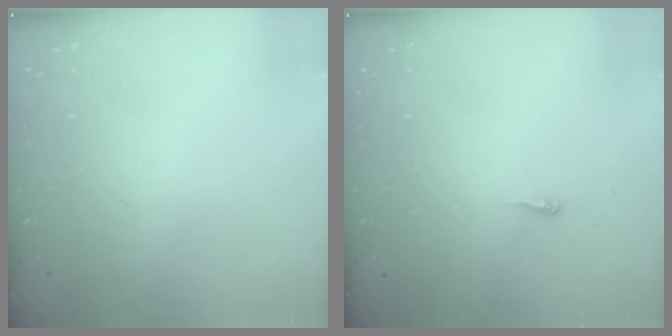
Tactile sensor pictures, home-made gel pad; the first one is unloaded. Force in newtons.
{"total": 4.1, "press": 4.0, "slide": 0.5}